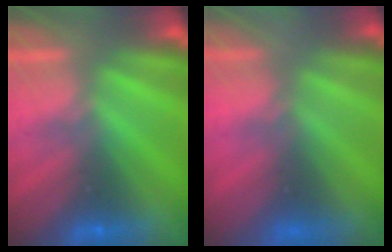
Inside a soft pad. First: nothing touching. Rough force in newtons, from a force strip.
{"total": 5.9}